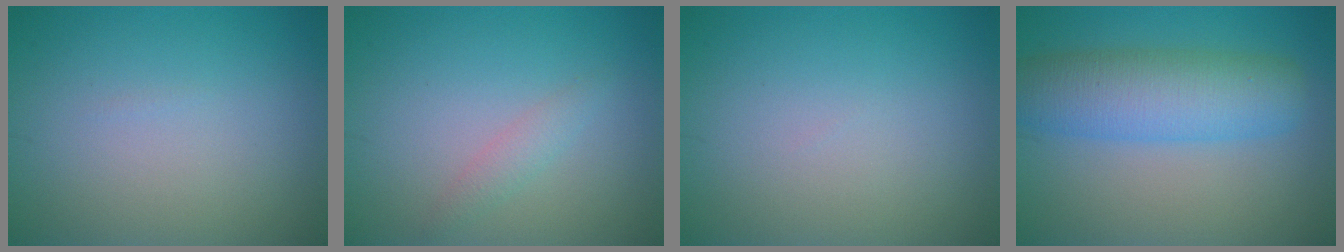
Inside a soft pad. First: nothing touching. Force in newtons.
{"total": 1.3, "press": 1.3, "slide": 0.1}
{"total": 0.0}
{"total": 6.7, "press": 6.7, "slide": 0.2}